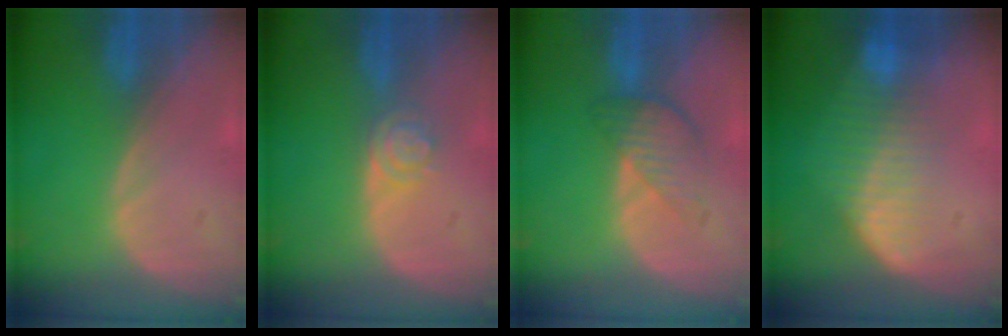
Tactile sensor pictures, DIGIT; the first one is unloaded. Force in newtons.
{"total": 4.0, "press": 3.3, "slide": 2.1}
{"total": 4.6, "press": 4.1, "slide": 2.1}
{"total": 7.3, "press": 6.6, "slide": 3.1}